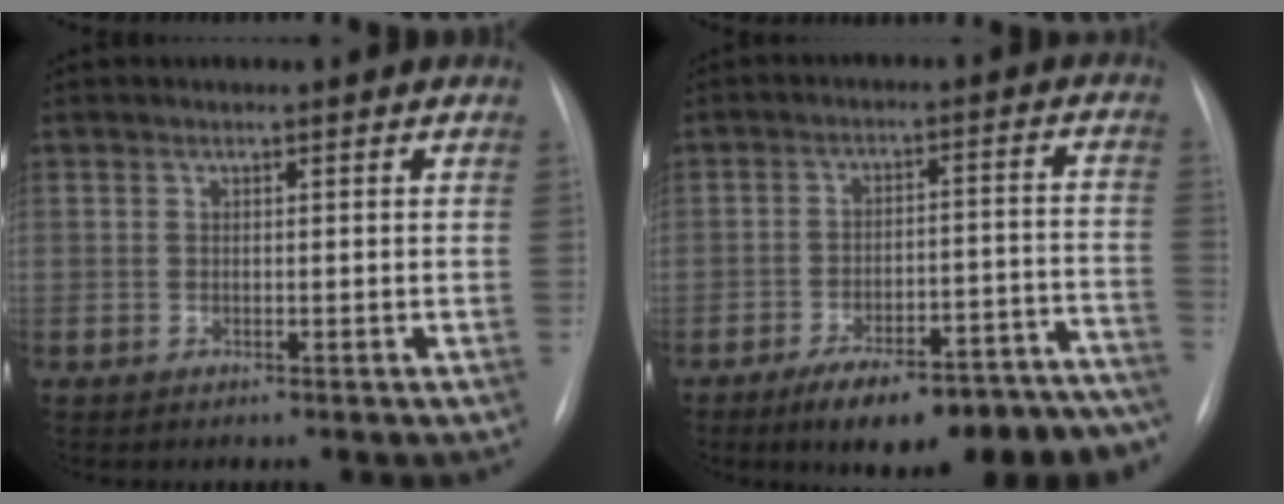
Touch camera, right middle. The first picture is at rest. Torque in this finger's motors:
{"motor_torque": [1.17, -0.97, 0.39, 0.12]}